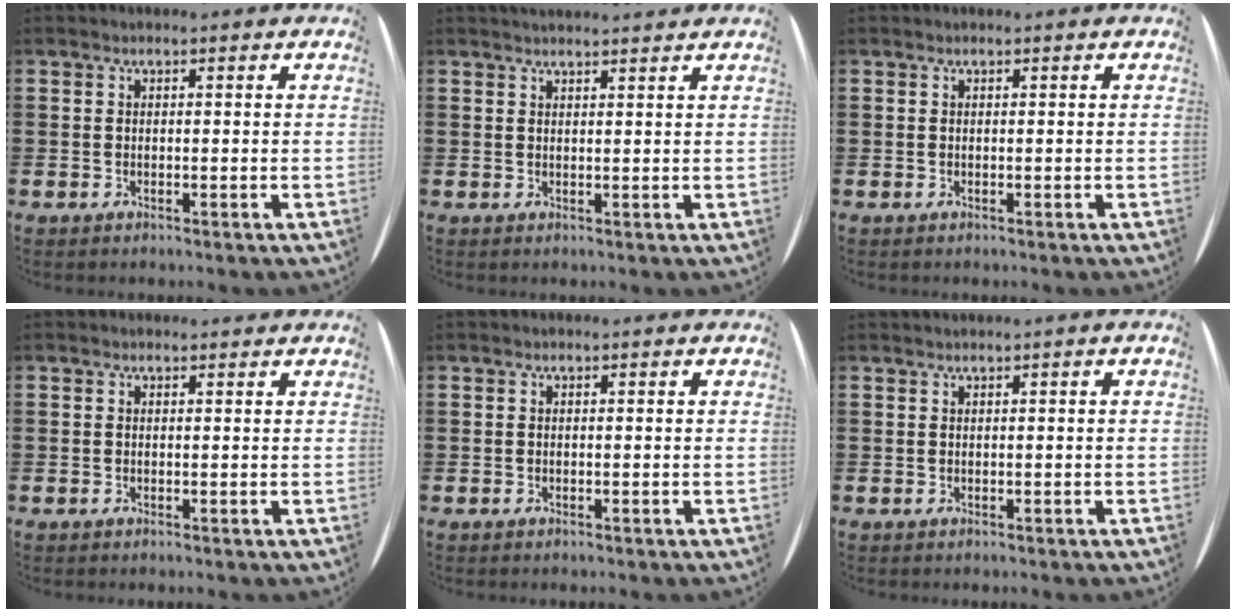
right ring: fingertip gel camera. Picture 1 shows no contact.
{"total": 1.0, "force": [0.9, -0.4, 0.1], "torque": [0.000, -0.004, 0.017]}
{"total": 0.0}
{"total": 0.0}
{"total": 0.0}
{"total": 0.0}